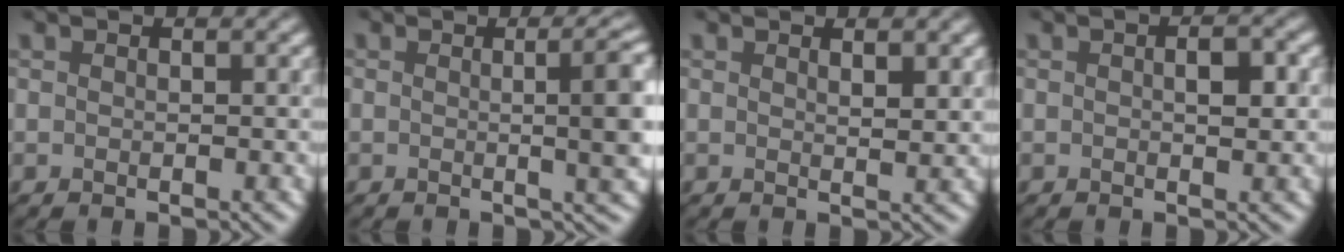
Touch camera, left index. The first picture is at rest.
{"total": 6.1, "force": [0.2, 1.8, 5.8], "torque": [-0.055, 0.004, 0.004]}
{"total": 1.7, "force": [1.1, 0.4, 1.3], "torque": [-0.014, -0.001, 0.016]}
{"total": 2.1, "force": [0.3, 0.7, 2.0], "torque": [-0.030, 0.003, 0.003]}